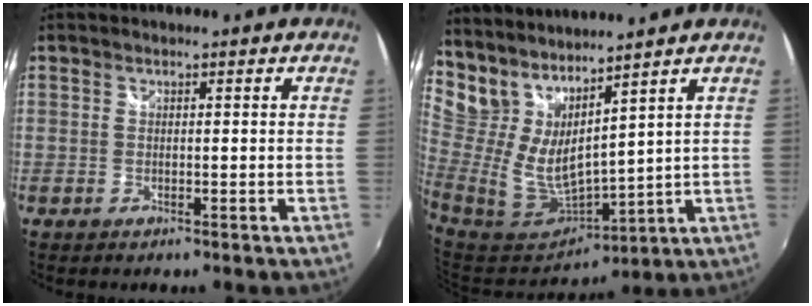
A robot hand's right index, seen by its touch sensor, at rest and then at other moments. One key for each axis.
{"total": 11.4, "fx": 8.3, "fy": 3.1, "fz": 7.1, "tx": -0.134, "ty": -0.022, "tz": 0.174}